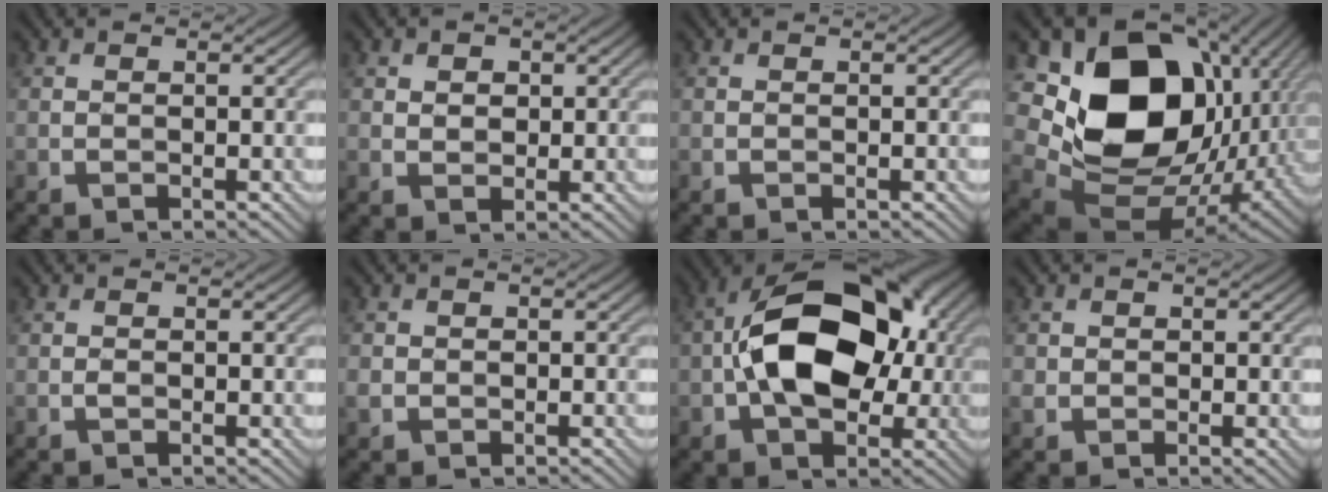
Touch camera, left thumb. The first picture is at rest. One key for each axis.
{"total": 2.2, "fx": 0.8, "fy": 1.7, "fz": 1.1, "tx": -0.028, "ty": -0.002, "tz": 0.007}
{"total": 0.0}
{"total": 18.5, "fx": 3.3, "fy": 13.8, "fz": 11.9, "tx": -0.250, "ty": -0.037, "tz": 0.089}
{"total": 0.6, "fx": -0.3, "fy": 0.3, "fz": 0.5, "tx": -0.012, "ty": 0.001, "tz": -0.008}
{"total": 1.5, "fx": -0.3, "fy": 1.4, "fz": 0.5, "tx": -0.018, "ty": -0.002, "tz": -0.008}
{"total": 15.1, "fx": -0.4, "fy": 9.5, "fz": 11.7, "tx": -0.187, "ty": 0.025, "tz": -0.015}
{"total": 1.4, "fx": 0.0, "fy": 1.3, "fz": 0.4, "tx": -0.016, "ty": -0.004, "tz": -0.001}